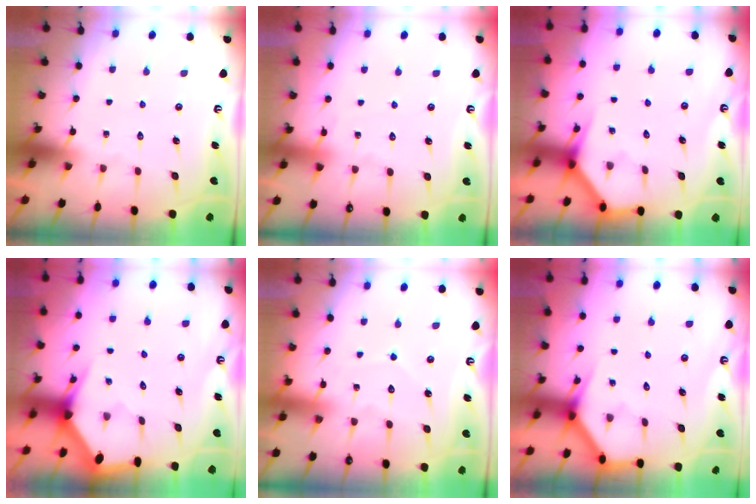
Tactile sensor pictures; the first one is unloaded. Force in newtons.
{"total": 2.6, "press": 2.6, "slide": 0.5}
{"total": 3.7, "press": 3.7, "slide": 0.2}
{"total": 2.9, "press": 2.9, "slide": 0.0}
{"total": 3.3, "press": 3.3, "slide": 0.4}
{"total": 3.9, "press": 3.9, "slide": 0.2}